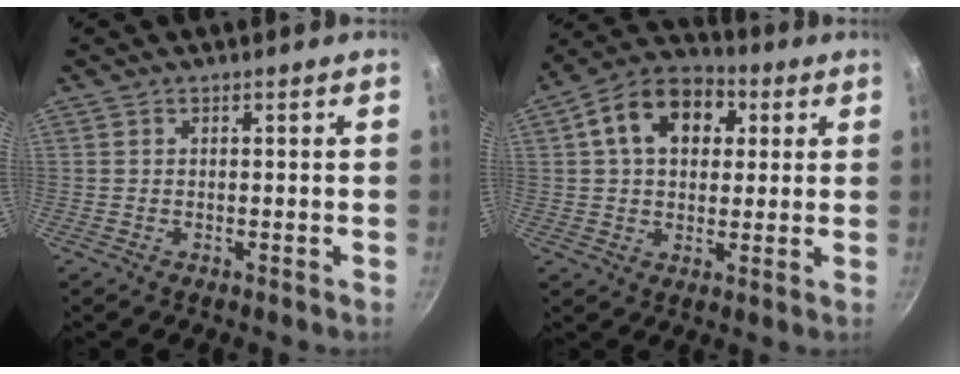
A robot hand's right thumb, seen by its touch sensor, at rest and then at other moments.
{"total": 15.6, "force": [4.4, 11.0, 10.1], "torque": [-0.148, 0.020, 0.056]}